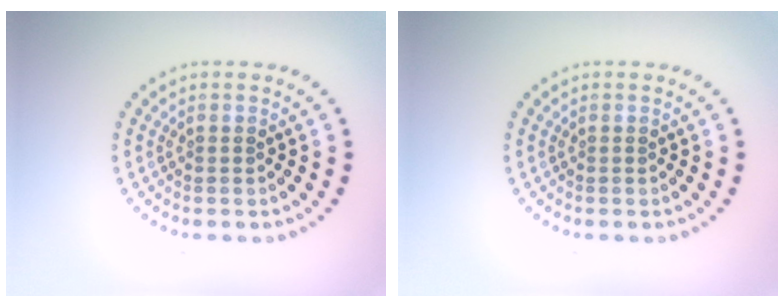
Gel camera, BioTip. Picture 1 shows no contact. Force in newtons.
{"total": 0.0}